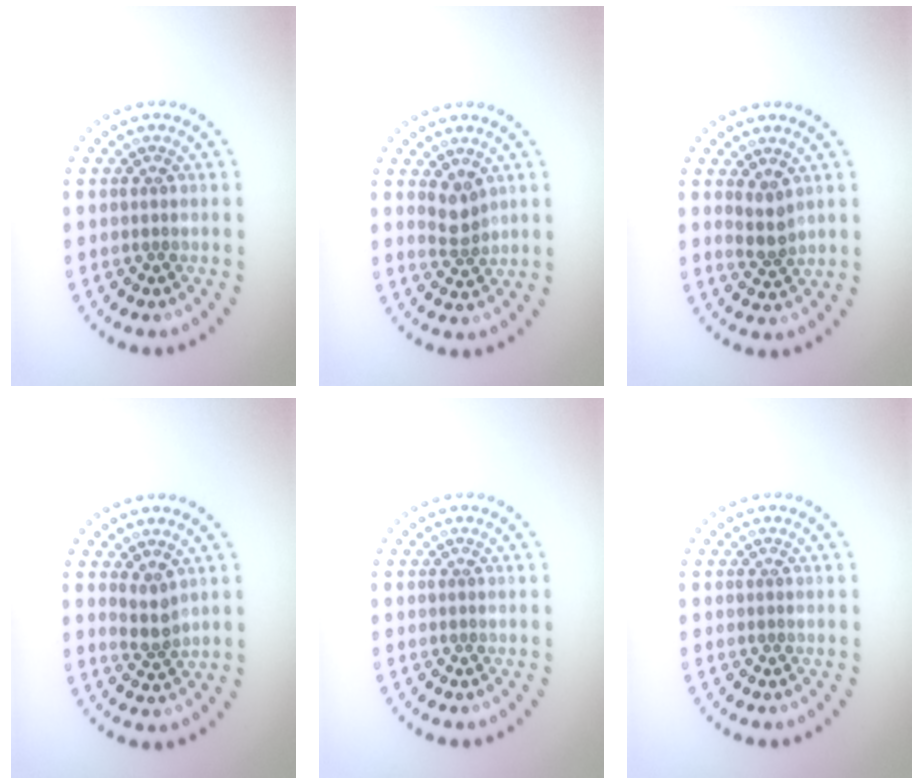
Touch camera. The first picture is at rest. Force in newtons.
{"total": 1.9, "press": 1.5, "slide": 1.1}
{"total": 1.8, "press": 1.5, "slide": 1.1}
{"total": 1.8, "press": 1.5, "slide": 1.1}
{"total": 0.0}
{"total": 0.0}